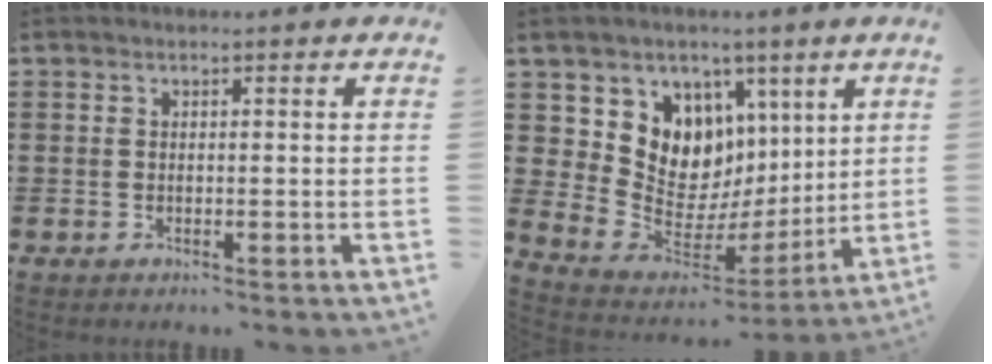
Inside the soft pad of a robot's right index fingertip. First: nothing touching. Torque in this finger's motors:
{"motor_torque": [1.40, 0.70, 0.71, 0.12]}